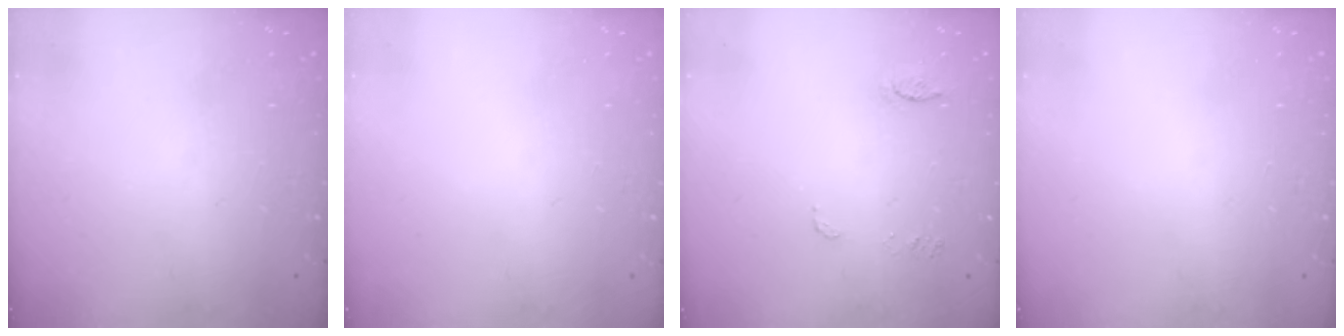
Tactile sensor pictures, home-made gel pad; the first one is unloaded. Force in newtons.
{"total": 0.0}
{"total": 6.9, "press": 6.9, "slide": 0.5}
{"total": 0.0}